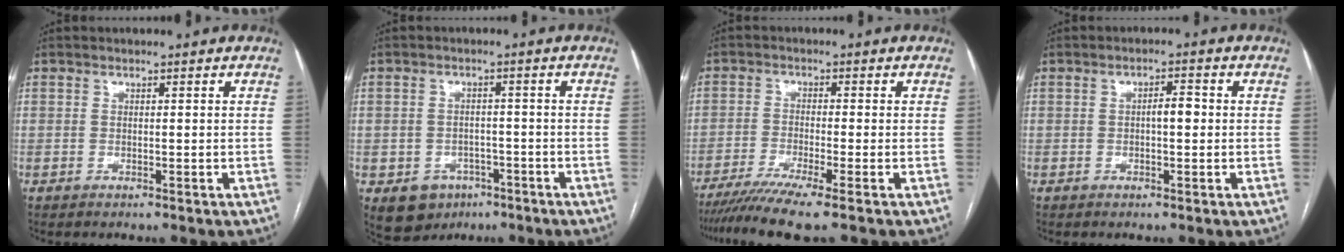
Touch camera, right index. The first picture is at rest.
{"total": 6.3, "force": [-3.3, 5.1, 1.9], "torque": [-0.031, 0.005, -0.037]}
{"total": 7.7, "force": [-5.9, -1.1, 4.8], "torque": [-0.075, -0.022, -0.100]}
{"total": 2.6, "force": [-0.1, 0.8, 2.5], "torque": [-0.038, 0.006, -0.002]}